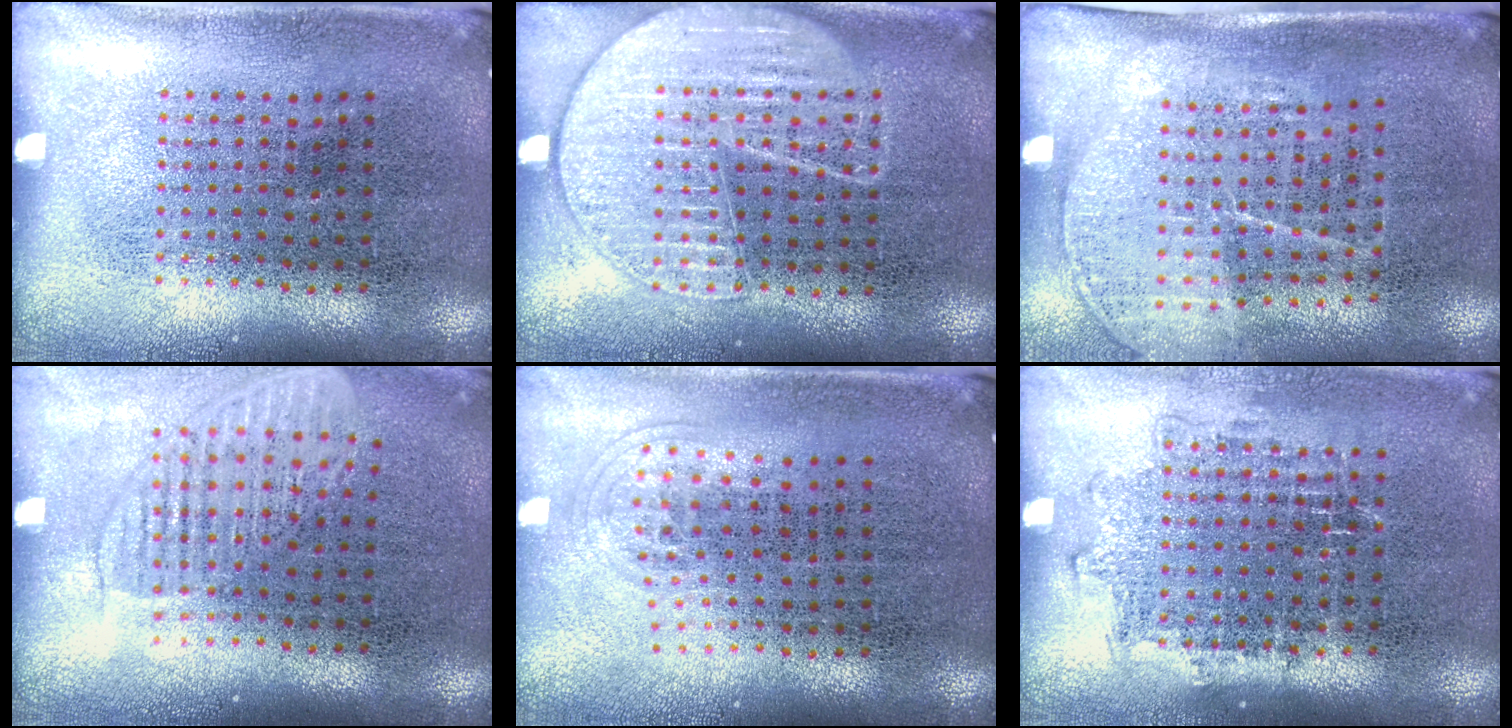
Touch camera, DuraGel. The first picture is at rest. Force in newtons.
{"total": 1.6, "press": 1.6, "slide": 0.1}
{"total": 1.6, "press": 1.4, "slide": 0.9}
{"total": 1.6, "press": 1.3, "slide": 0.9}
{"total": 1.0, "press": 0.7, "slide": 0.8}
{"total": 1.3, "press": 1.1, "slide": 0.7}